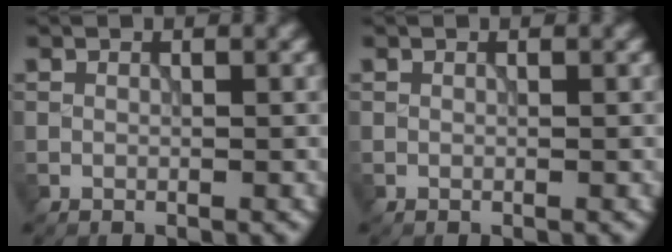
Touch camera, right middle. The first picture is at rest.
{"total": 0.0}